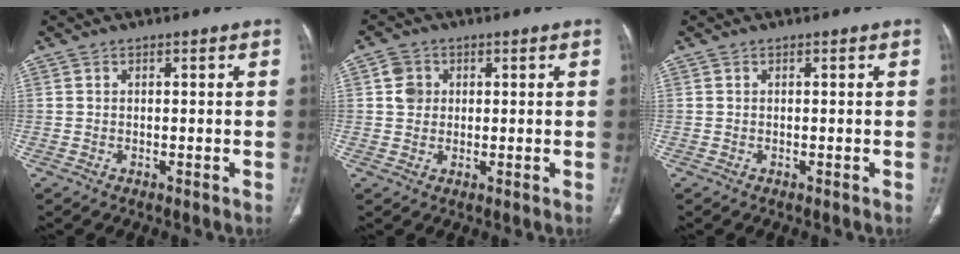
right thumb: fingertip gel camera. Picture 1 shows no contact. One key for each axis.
{"total": 3.8, "fx": 0.9, "fy": 3.4, "fz": 1.5, "tx": -0.007, "ty": 0.003, "tz": 0.014}
{"total": 0.0}